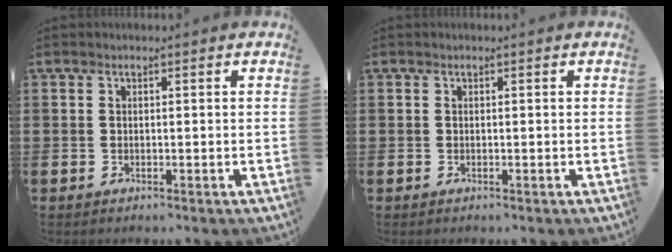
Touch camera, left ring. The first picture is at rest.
{"total": 0.0}